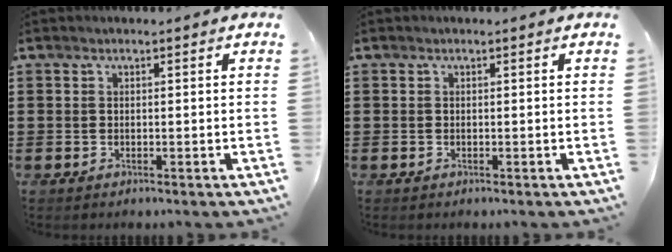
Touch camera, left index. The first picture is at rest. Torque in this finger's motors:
{"motor_torque": [0.00, 0.00, 0.00, -0.01]}